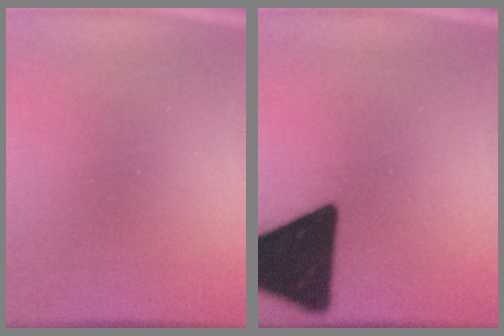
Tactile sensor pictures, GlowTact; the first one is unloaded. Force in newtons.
{"total": 19.0}